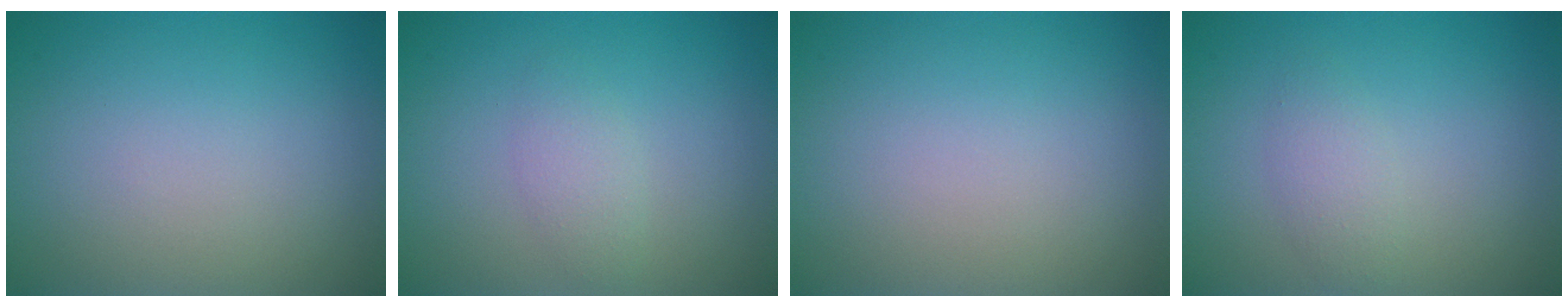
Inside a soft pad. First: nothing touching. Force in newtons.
{"total": 1.6, "press": 1.6, "slide": 0.1}
{"total": 0.0}
{"total": 1.7, "press": 1.7, "slide": 0.0}